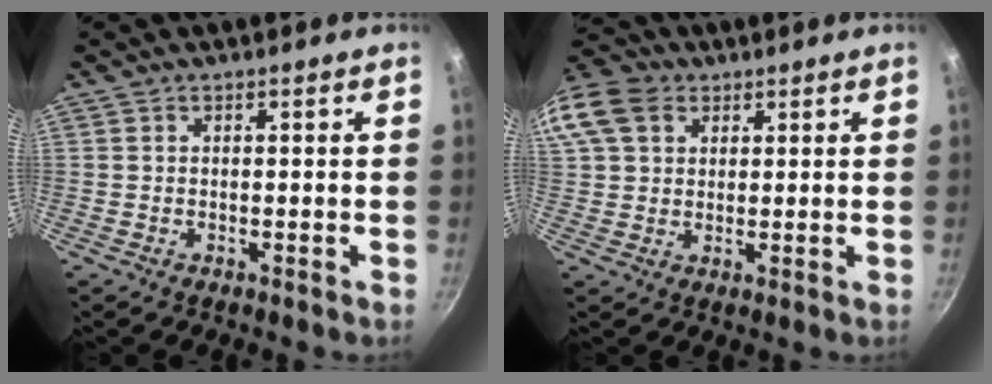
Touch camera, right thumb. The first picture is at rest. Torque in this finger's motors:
{"motor_torque": [0.04, 0.12, 0.25, -0.19, 0.08]}